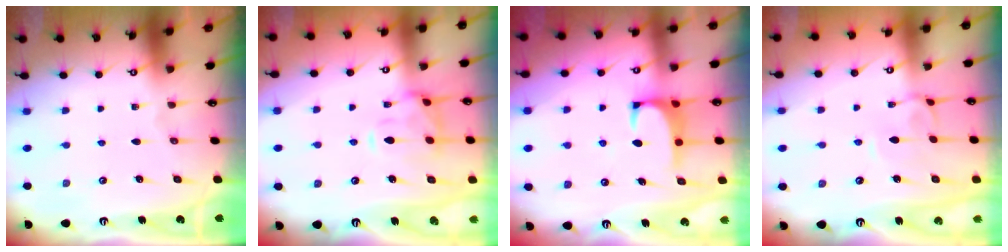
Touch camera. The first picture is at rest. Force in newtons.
{"total": 3.8, "press": 3.5, "slide": 1.4}
{"total": 1.0, "press": 0.9, "slide": 0.4}
{"total": 3.7, "press": 3.7, "slide": 0.2}